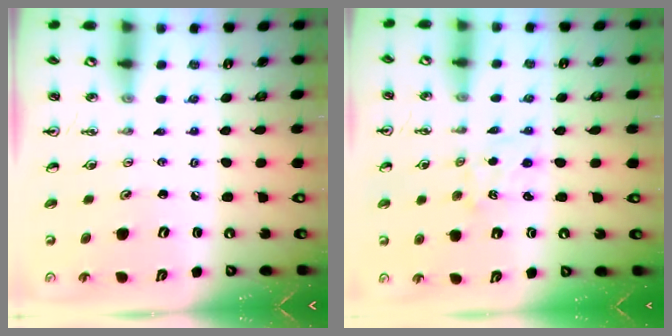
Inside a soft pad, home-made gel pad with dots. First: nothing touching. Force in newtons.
{"total": 0.9, "press": 0.7, "slide": 0.6}